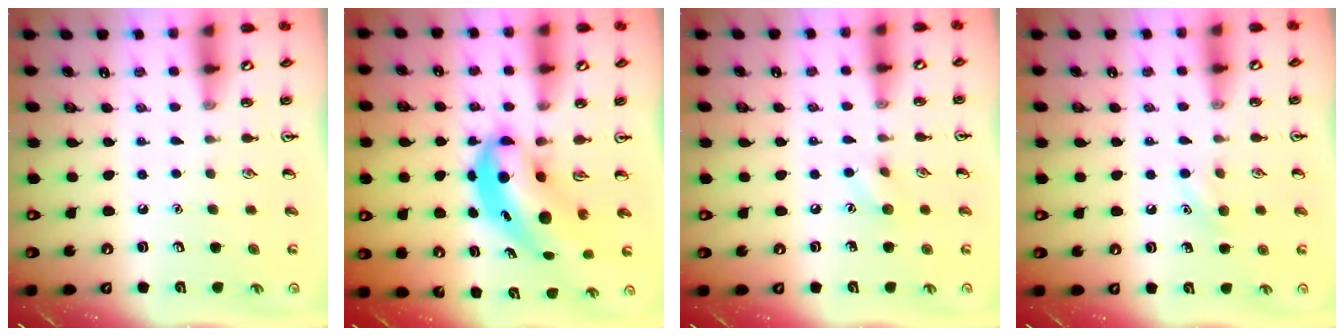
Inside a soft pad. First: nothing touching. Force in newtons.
{"total": 7.1, "press": 6.8, "slide": 2.0}
{"total": 6.3, "press": 6.1, "slide": 1.8}
{"total": 6.6, "press": 6.3, "slide": 2.0}